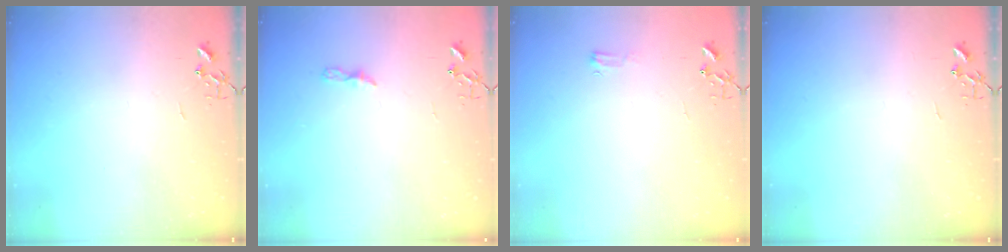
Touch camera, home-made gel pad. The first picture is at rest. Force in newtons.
{"total": 3.7, "press": 3.7, "slide": 0.4}
{"total": 4.1, "press": 4.1, "slide": 0.6}
{"total": 0.0}